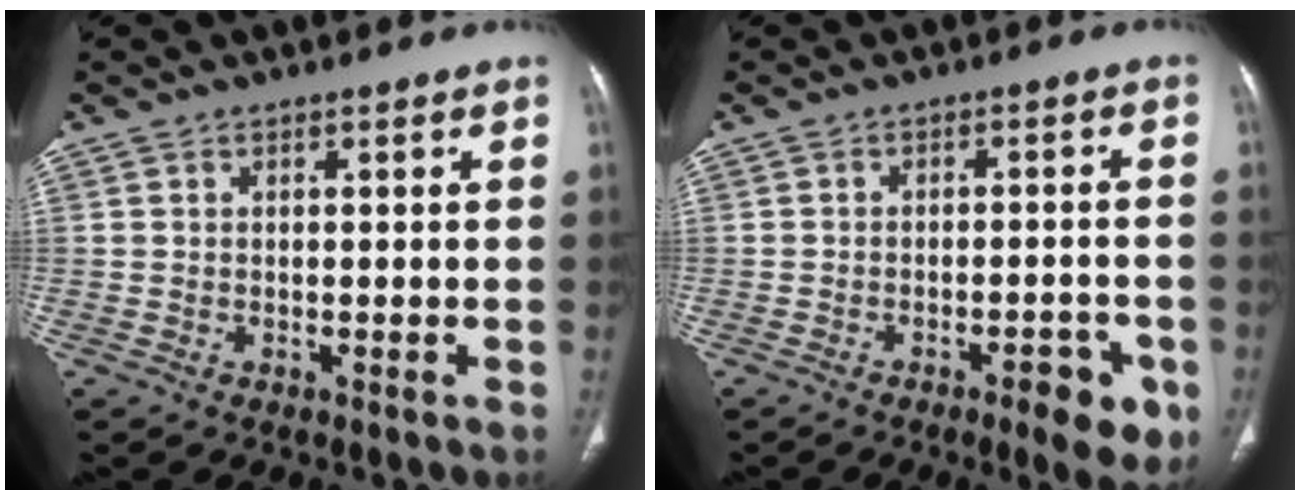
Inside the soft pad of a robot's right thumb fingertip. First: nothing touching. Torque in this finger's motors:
{"motor_torque": [1.00, 1.05, -0.23, -0.12, 0.02]}